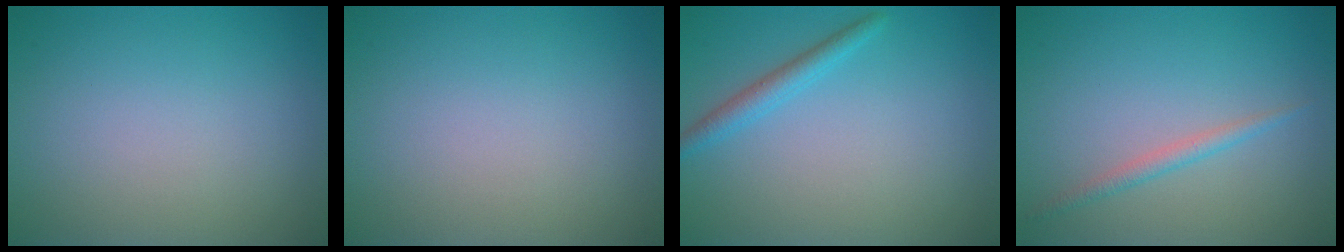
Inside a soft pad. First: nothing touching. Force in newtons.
{"total": 0.0}
{"total": 1.9, "press": 1.9, "slide": 0.1}
{"total": 1.3, "press": 1.3, "slide": 0.0}